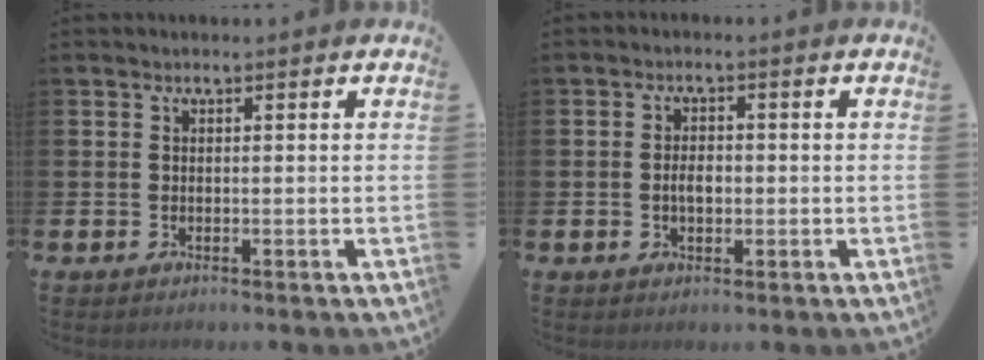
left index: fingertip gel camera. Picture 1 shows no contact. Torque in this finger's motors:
{"motor_torque": [0.56, 0.44, 0.03, 0.06]}